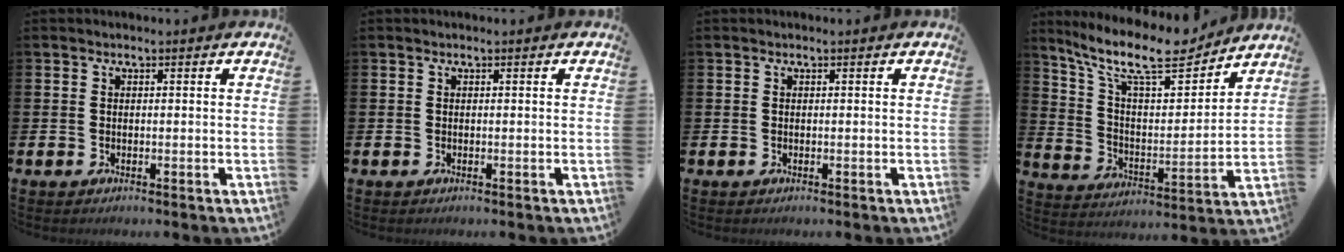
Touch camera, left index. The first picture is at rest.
{"total": 0.0}
{"total": 0.0}
{"total": 12.8, "force": [10.9, 3.2, 6.0], "torque": [-0.147, -0.061, 0.190]}